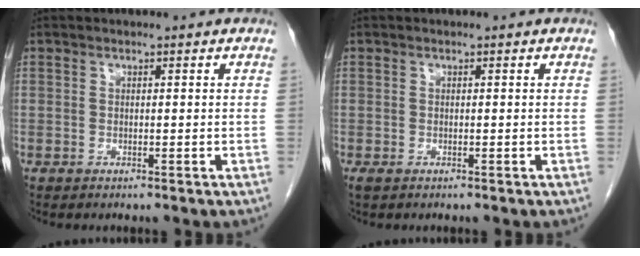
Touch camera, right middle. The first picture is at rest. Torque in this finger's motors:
{"motor_torque": [0.20, -0.22, 0.08, 0.02]}